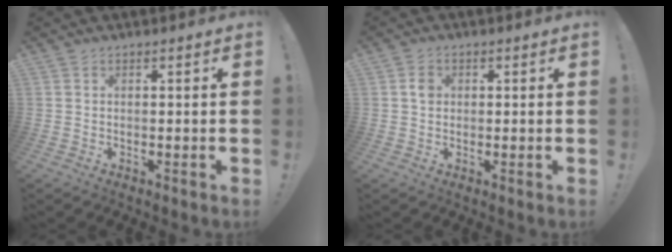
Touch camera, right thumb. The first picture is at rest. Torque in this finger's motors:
{"motor_torque": [0.53, 0.72, 0.62, -0.22, -0.02]}